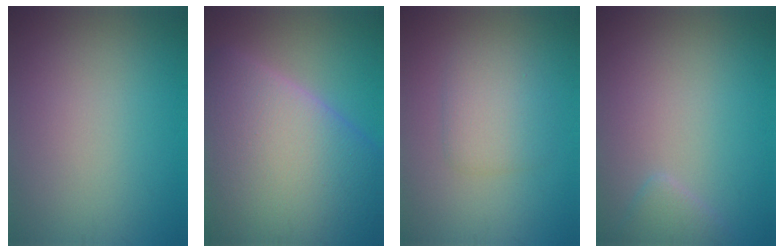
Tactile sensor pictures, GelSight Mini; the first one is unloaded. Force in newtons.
{"total": 18.1, "press": 18.0, "slide": 1.1}
{"total": 3.0, "press": 3.0, "slide": 0.0}
{"total": 1.6, "press": 1.6, "slide": 0.1}